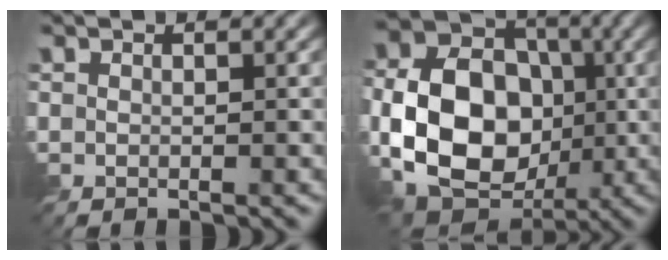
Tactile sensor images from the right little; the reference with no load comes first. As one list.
[{"total": 11.5, "force": [-2.3, 8.5, 7.5], "torque": [-0.137, -0.003, -0.053]}]